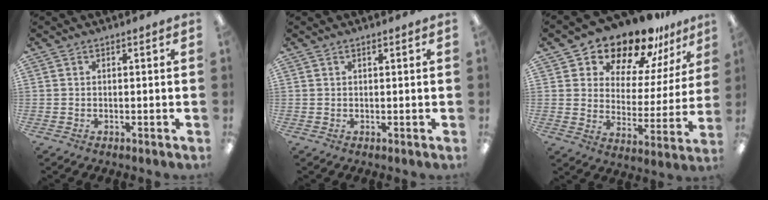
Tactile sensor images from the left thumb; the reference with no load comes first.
{"total": 0.7, "force": [0.5, 0.2, 0.4], "torque": [-0.009, 0.001, 0.008]}
{"total": 16.0, "force": [14.3, 5.8, 4.1], "torque": [-0.077, -0.122, 0.255]}